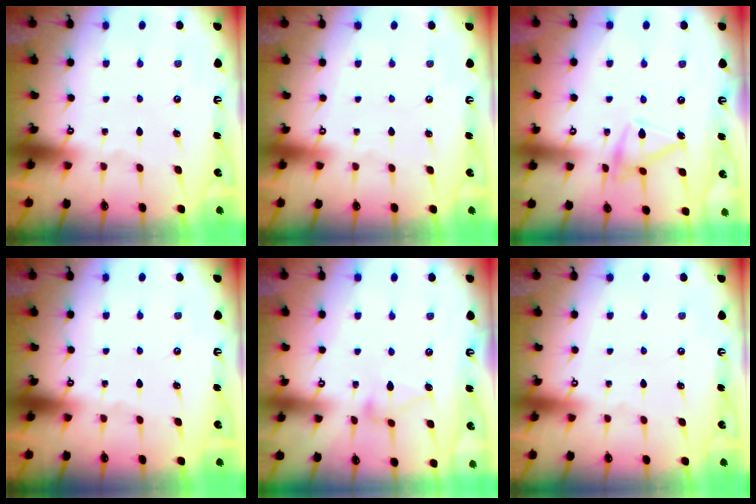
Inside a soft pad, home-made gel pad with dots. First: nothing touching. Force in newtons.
{"total": 4.0, "press": 4.0, "slide": 0.1}
{"total": 14.0, "press": 14.0, "slide": 0.2}
{"total": 0.0}
{"total": 8.4, "press": 8.4, "slide": 0.1}
{"total": 4.0, "press": 4.0, "slide": 0.1}